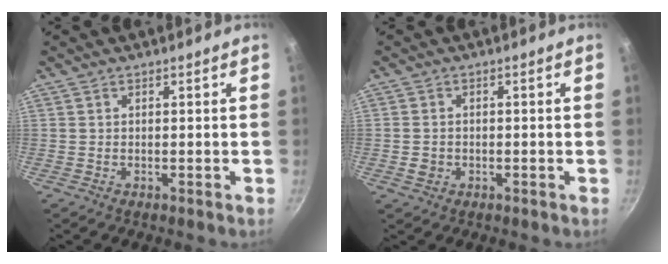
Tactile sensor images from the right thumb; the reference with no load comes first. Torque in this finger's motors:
{"motor_torque": [-0.22, 0.24, -0.33, 0.19, 0.00]}